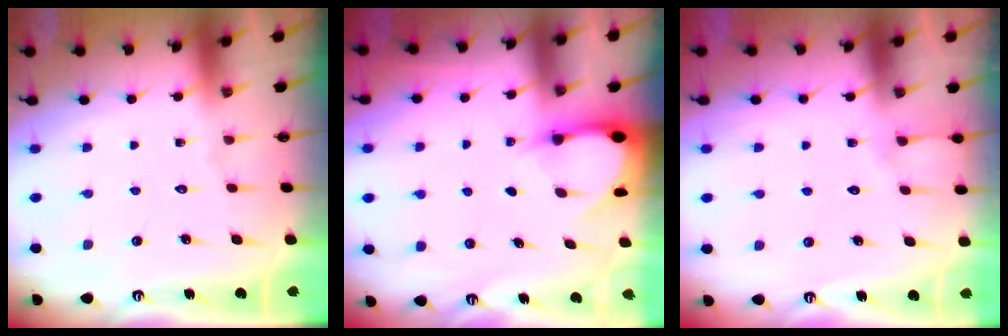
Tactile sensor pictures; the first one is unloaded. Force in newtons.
{"total": 3.0, "press": 3.0, "slide": 0.4}
{"total": 4.0, "press": 4.0, "slide": 0.4}